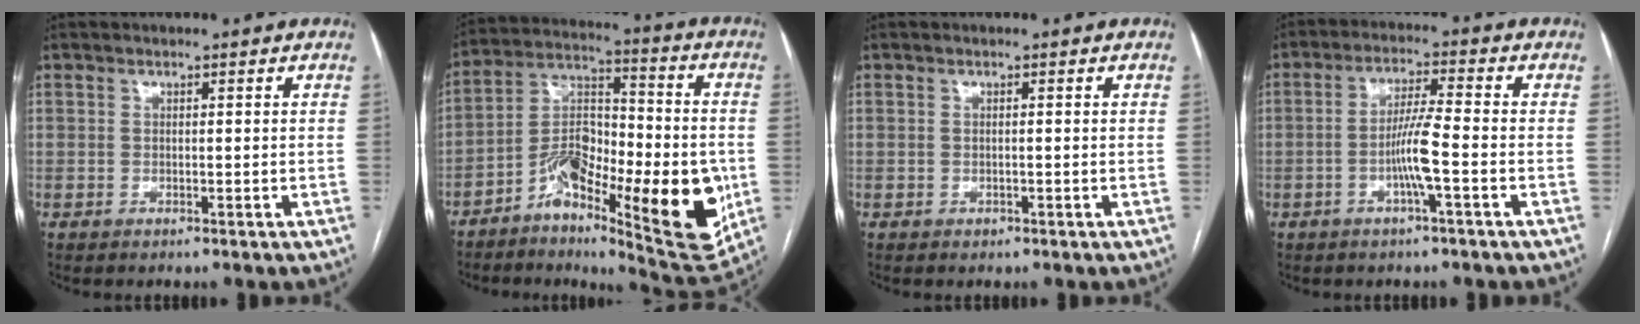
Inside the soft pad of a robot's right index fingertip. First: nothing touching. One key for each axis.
{"total": 20.8, "fx": -6.9, "fy": 6.5, "fz": 18.5, "tx": -0.280, "ty": 0.009, "tz": -0.101}
{"total": 0.0}
{"total": 6.1, "fx": -1.9, "fy": -0.3, "fz": 5.8, "tx": -0.119, "ty": 0.004, "tz": -0.037}